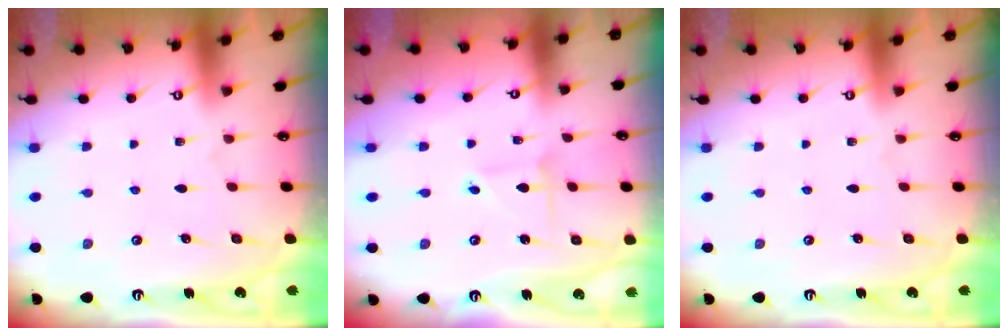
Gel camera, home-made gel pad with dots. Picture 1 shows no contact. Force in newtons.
{"total": 2.1, "press": 2.1, "slide": 0.1}
{"total": 0.0}